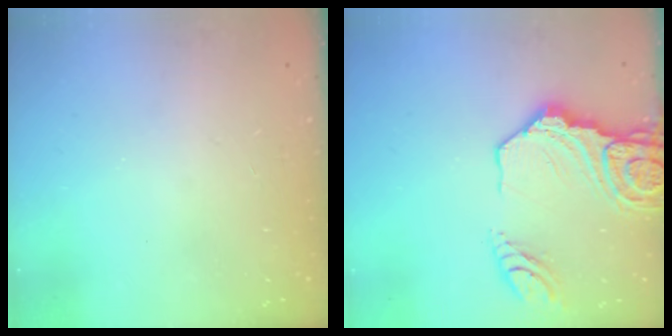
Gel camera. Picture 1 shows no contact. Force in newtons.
{"total": 16.6, "press": 16.5, "slide": 2.1}